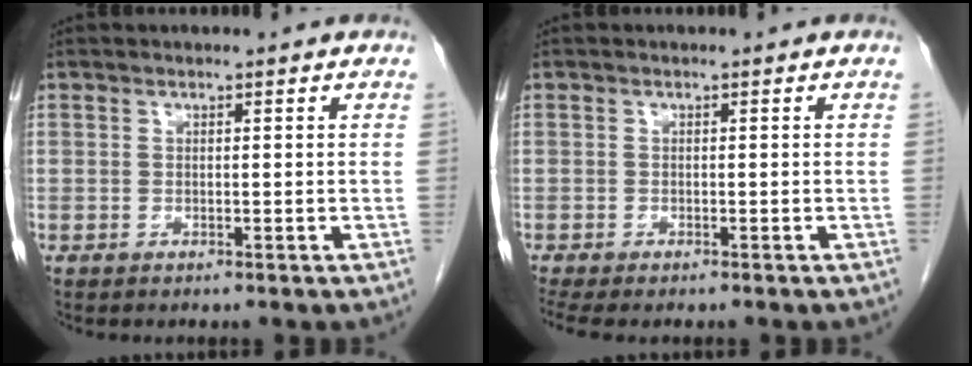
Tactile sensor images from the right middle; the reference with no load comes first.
{"total": 4.1, "force": [-3.4, 1.1, 2.1], "torque": [-0.028, -0.008, -0.052]}